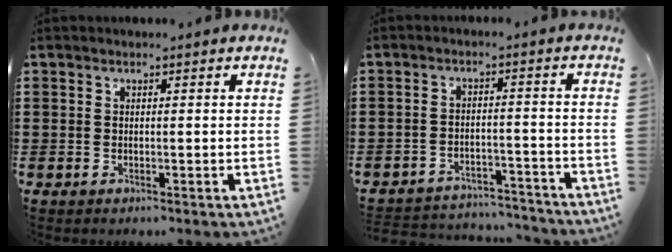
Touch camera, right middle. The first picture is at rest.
{"total": 4.1, "force": [-4.0, 0.7, 0.1], "torque": [-0.007, 0.007, -0.086]}